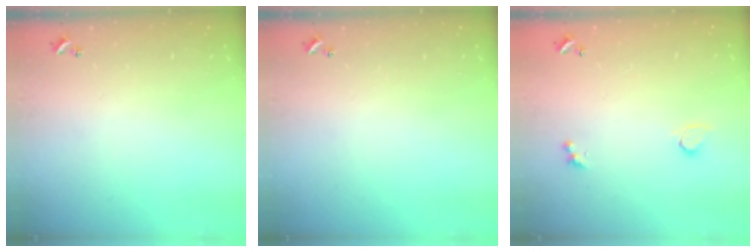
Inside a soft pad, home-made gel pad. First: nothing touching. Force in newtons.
{"total": 0.0}
{"total": 2.1, "press": 1.8, "slide": 1.2}